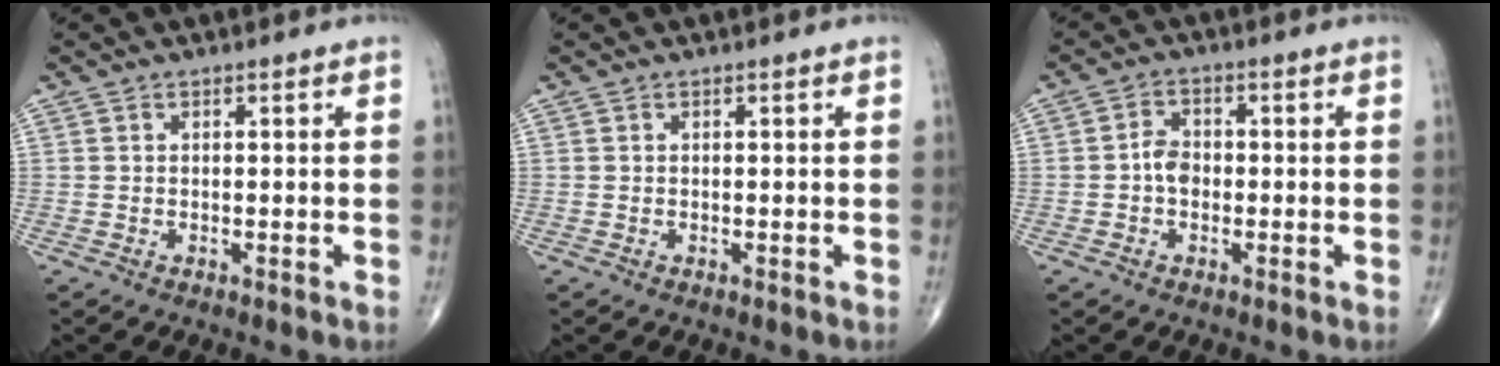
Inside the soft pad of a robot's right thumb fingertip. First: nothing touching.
{"total": 0.0}
{"total": 3.5, "force": [-0.6, 2.6, 2.3], "torque": [-0.031, 0.012, -0.018]}